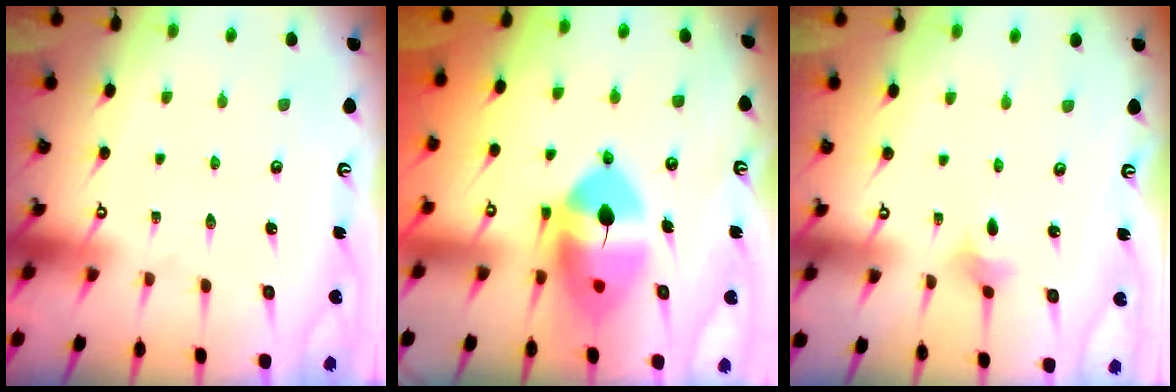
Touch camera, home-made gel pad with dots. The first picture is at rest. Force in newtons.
{"total": 13.2, "press": 13.0, "slide": 2.1}
{"total": 3.1, "press": 3.0, "slide": 0.7}